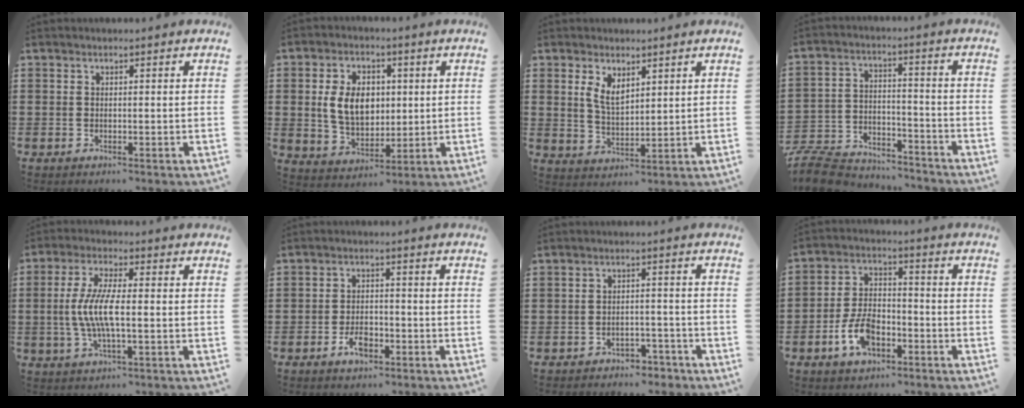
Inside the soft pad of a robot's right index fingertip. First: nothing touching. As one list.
[{"total": 8.1, "force": [1.0, 5.7, 5.7], "torque": [-0.129, 0.011, 0.014]}, {"total": 4.1, "force": [2.2, 2.1, 2.7], "torque": [-0.060, 0.005, 0.041]}, {"total": 9.3, "force": [-8.9, 2.1, 1.9], "torque": [-0.052, 0.021, -0.179]}, {"total": 7.1, "force": [-1.1, 1.7, 6.8], "torque": [-0.154, -0.011, -0.030]}, {"total": 4.0, "force": [-1.9, 2.0, 2.9], "torque": [-0.057, 0.001, -0.036]}, {"total": 2.6, "force": [-2.4, 0.8, 0.5], "torque": [-0.013, 0.004, -0.050]}, {"total": 7.3, "force": [-3.3, 4.1, 5.1], "torque": [-0.118, 0.005, -0.067]}]